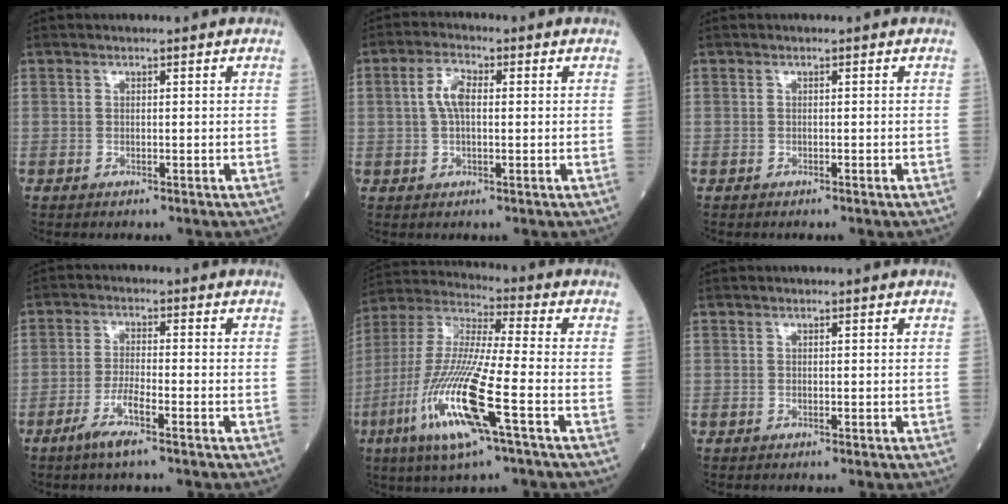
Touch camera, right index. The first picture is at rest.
{"total": 4.3, "force": [0.6, 1.8, 3.9], "torque": [-0.087, 0.013, 0.011]}
{"total": 0.0}
{"total": 4.8, "force": [-2.9, -0.1, 3.8], "torque": [-0.077, -0.007, -0.060]}
{"total": 17.0, "force": [-6.5, 1.0, 15.7], "torque": [-0.338, -0.022, -0.126]}
{"total": 0.0}